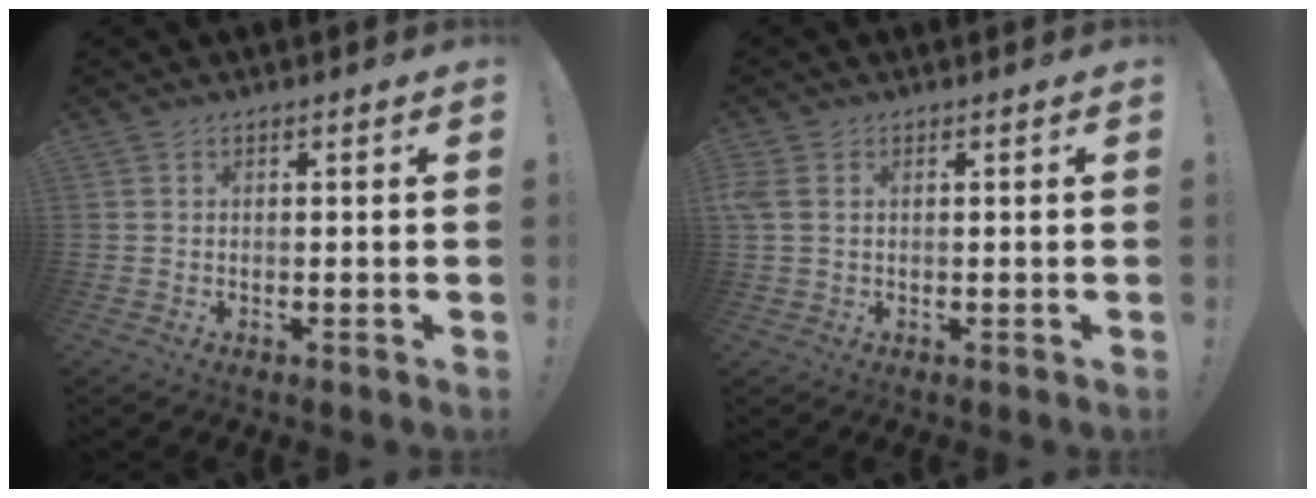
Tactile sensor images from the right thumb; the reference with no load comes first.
{"total": 2.6, "force": [0.9, 1.7, 1.7], "torque": [-0.041, 0.003, 0.015]}